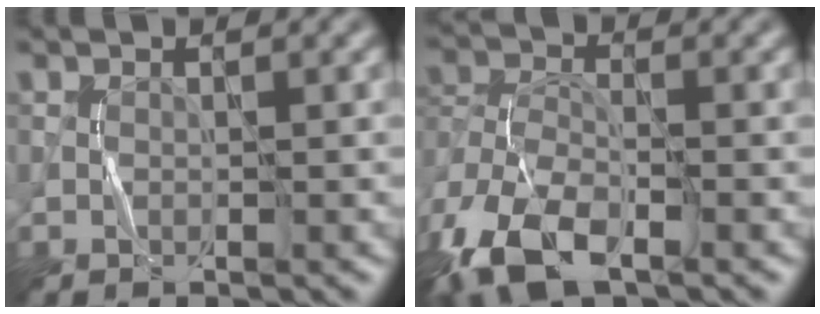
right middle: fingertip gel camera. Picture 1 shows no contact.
{"total": 10.8, "force": [-6.5, 5.0, 6.9], "torque": [-0.154, -0.026, -0.129]}